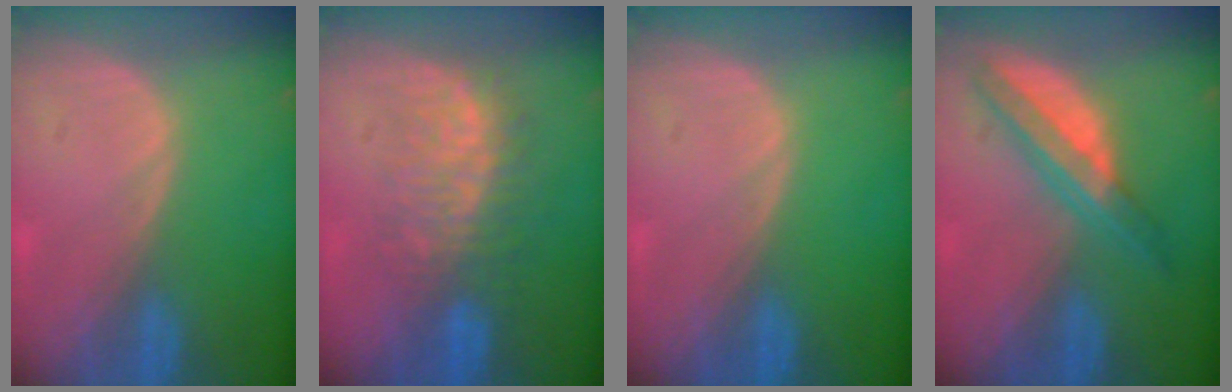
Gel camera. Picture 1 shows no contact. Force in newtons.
{"total": 7.6, "press": 7.5, "slide": 1.2}
{"total": 0.0}
{"total": 6.5, "press": 5.7, "slide": 3.1}